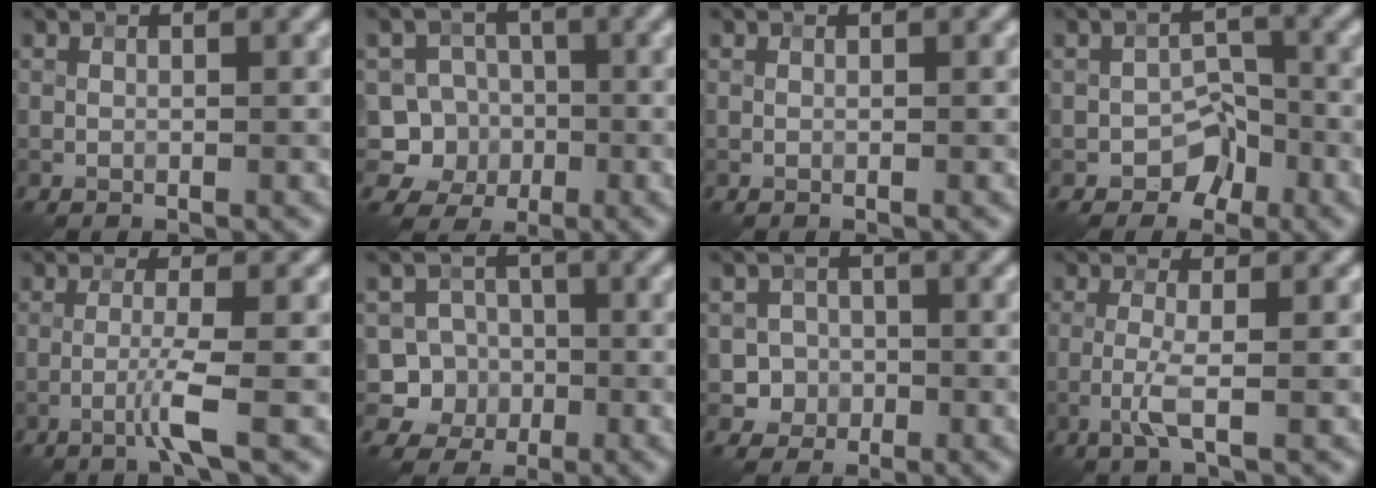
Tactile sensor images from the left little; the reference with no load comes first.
{"total": 7.2, "force": [-1.8, 6.7, 1.9], "torque": [-0.016, 0.009, -0.055]}
{"total": 0.0}
{"total": 3.5, "force": [-2.1, 2.4, 1.5], "torque": [-0.014, 0.008, -0.036]}
{"total": 2.7, "force": [-1.3, -0.3, 2.3], "torque": [-0.048, 0.005, -0.036]}
{"total": 6.5, "force": [-1.6, 6.2, 1.4], "torque": [-0.008, 0.009, -0.050]}
{"total": 2.8, "force": [-1.0, 2.6, 0.2], "torque": [0.022, 0.004, -0.023]}
{"total": 2.4, "force": [-0.9, 0.1, 2.2], "torque": [-0.052, 0.002, -0.026]}